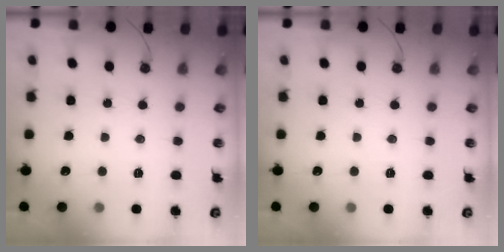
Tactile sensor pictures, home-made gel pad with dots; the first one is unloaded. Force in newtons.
{"total": 0.0}